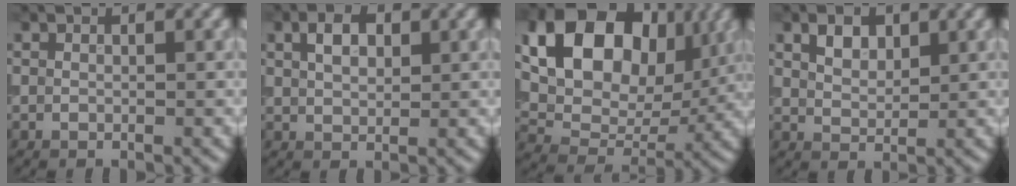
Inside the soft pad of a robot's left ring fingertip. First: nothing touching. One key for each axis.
{"total": 2.8, "fx": 1.0, "fy": 1.8, "fz": 2.0, "tx": -0.038, "ty": 0.005, "tz": 0.018}
{"total": 15.2, "fx": 5.3, "fy": 10.6, "fz": 9.5, "tx": -0.168, "ty": 0.040, "tz": 0.090}
{"total": 2.5, "fx": 1.3, "fy": 1.5, "fz": 1.5, "tx": -0.027, "ty": 0.003, "tz": 0.025}